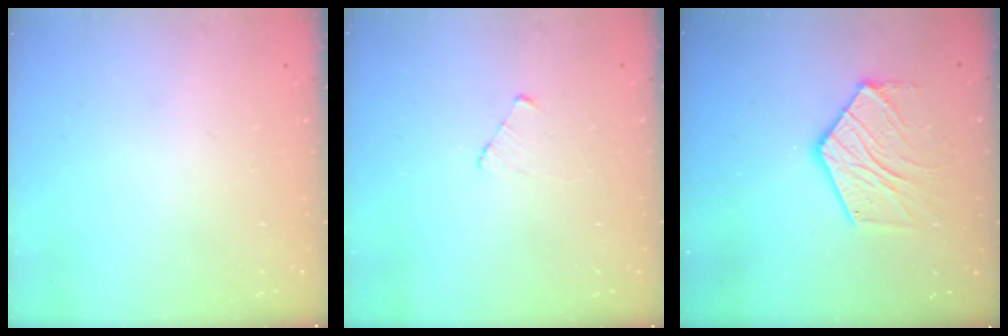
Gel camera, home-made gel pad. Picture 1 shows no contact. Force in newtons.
{"total": 2.9, "press": 2.8, "slide": 0.3}
{"total": 12.6, "press": 12.5, "slide": 0.9}